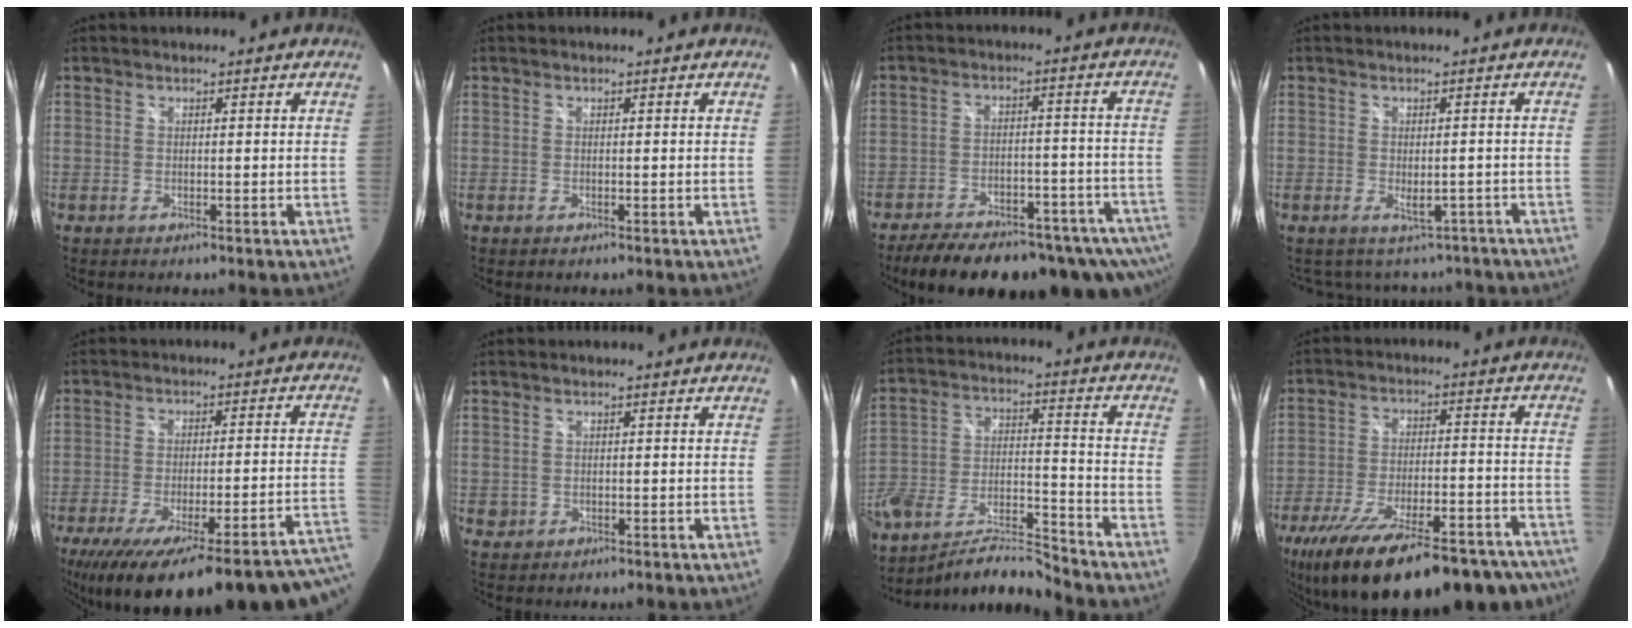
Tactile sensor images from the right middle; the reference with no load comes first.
{"total": 0.0}
{"total": 22.5, "force": [-17.1, 8.0, 12.1], "torque": [-0.215, -0.039, -0.223]}
{"total": 6.6, "force": [-5.2, 3.5, 2.0], "torque": [-0.021, 0.003, -0.056]}
{"total": 31.5, "force": [-25.5, 3.7, 18.1], "torque": [-0.232, -0.069, -0.349]}
{"total": 1.3, "force": [-0.2, 1.3, 0.3], "torque": [-0.005, -0.002, -0.002]}
{"total": 13.5, "force": [-9.7, 4.6, 8.2], "torque": [-0.168, -0.021, -0.176]}
{"total": 31.0, "force": [-24.6, 9.8, 16.2], "torque": [-0.284, -0.036, -0.338]}